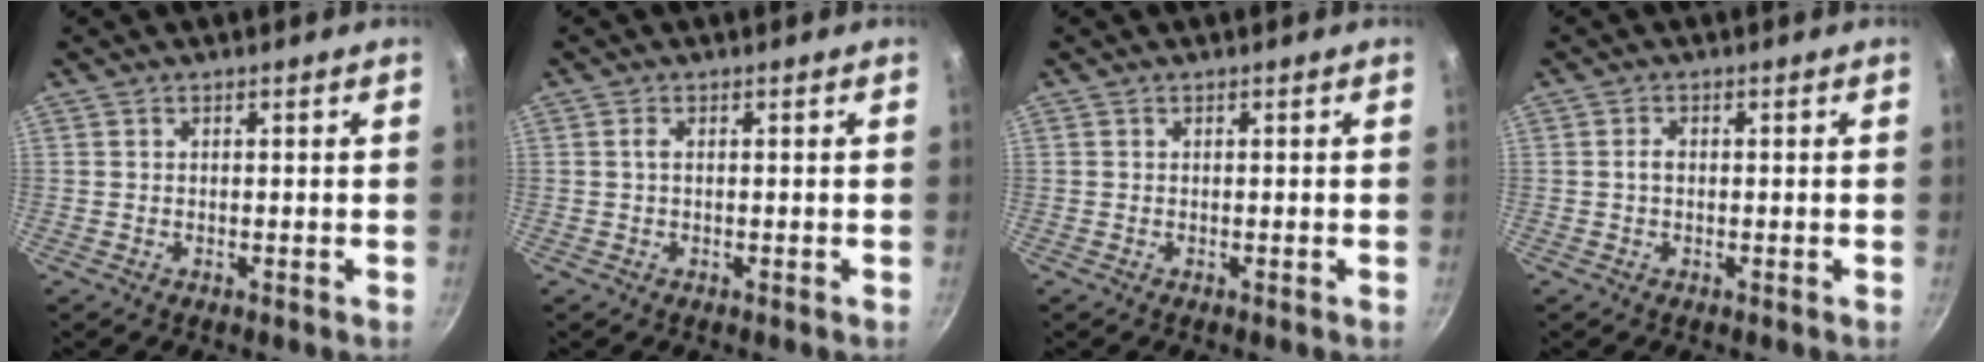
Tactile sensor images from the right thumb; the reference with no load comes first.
{"total": 0.9, "force": [0.0, 0.3, 0.8], "torque": [-0.018, 0.002, 0.001]}
{"total": 0.0}
{"total": 1.4, "force": [-0.1, 0.9, 1.0], "torque": [-0.017, 0.006, -0.002]}